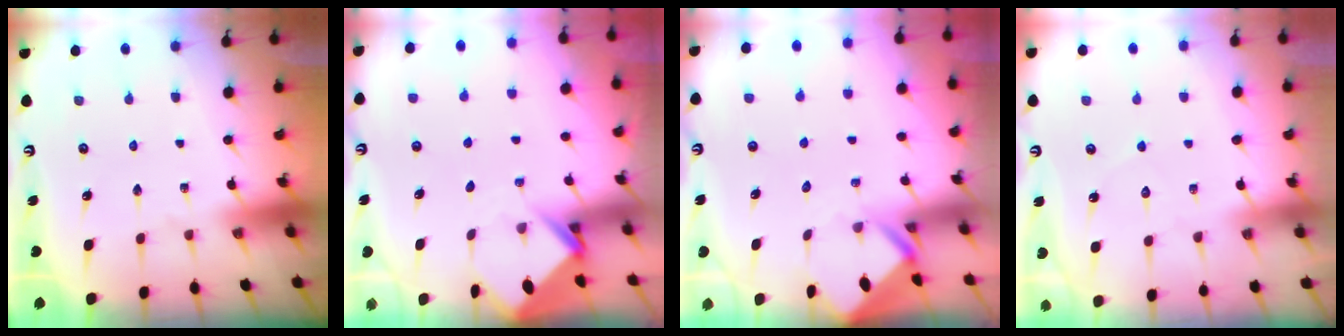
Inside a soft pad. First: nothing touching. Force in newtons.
{"total": 3.9, "press": 3.9, "slide": 0.2}
{"total": 2.4, "press": 2.4, "slide": 0.1}
{"total": 4.0, "press": 4.0, "slide": 0.4}